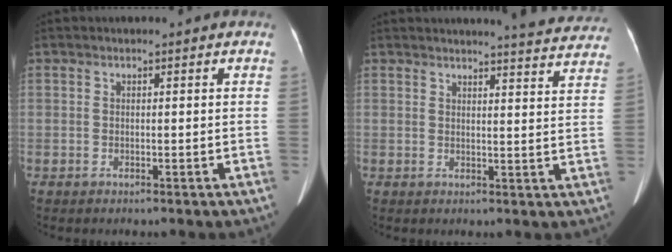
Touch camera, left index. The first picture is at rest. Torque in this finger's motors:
{"motor_torque": [0.21, -0.22, 0.02, 0.01]}